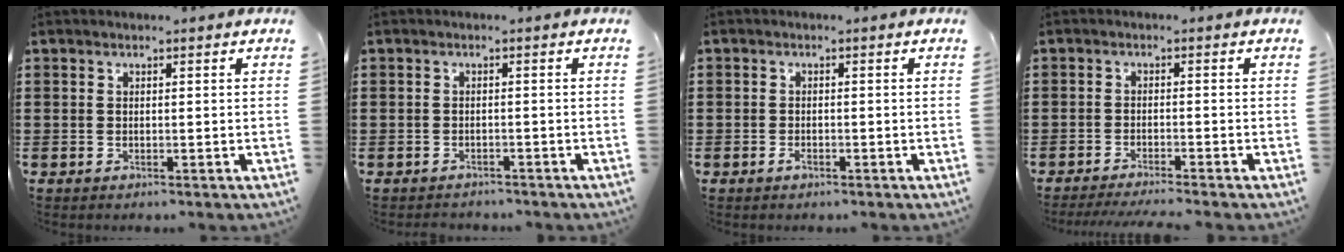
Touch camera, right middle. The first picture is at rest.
{"total": 1.2, "force": [-1.2, 0.2, -0.2], "torque": [0.000, 0.002, -0.027]}
{"total": 1.3, "force": [-0.8, 0.8, 0.4], "torque": [-0.009, 0.001, -0.017]}
{"total": 2.2, "force": [-2.0, -0.4, 0.7], "torque": [-0.011, -0.001, -0.040]}